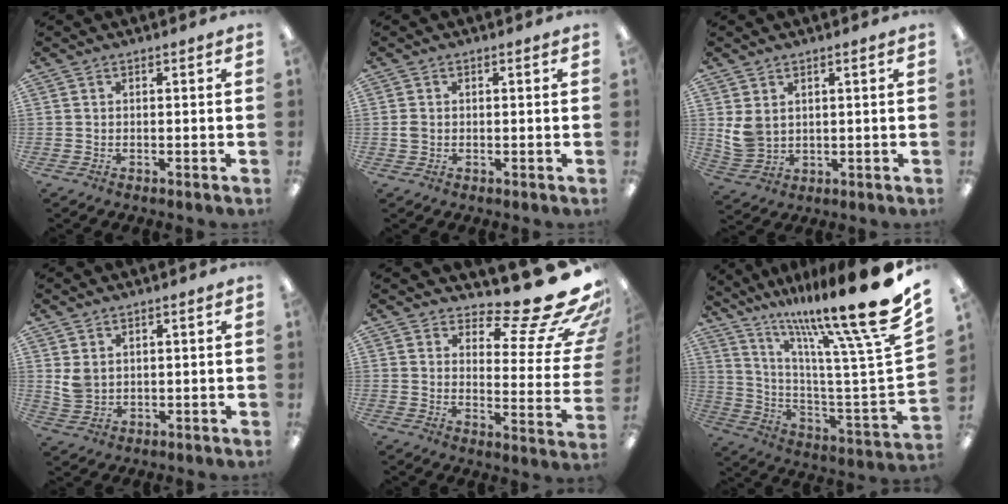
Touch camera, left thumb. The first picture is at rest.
{"total": 1.7, "force": [0.0, 1.2, 1.2], "torque": [-0.023, 0.003, -0.001]}
{"total": 5.4, "force": [2.1, 4.0, 2.9], "torque": [-0.057, -0.003, 0.042]}
{"total": 4.0, "force": [1.8, 2.8, 2.3], "torque": [-0.047, 0.001, 0.036]}
{"total": 17.8, "force": [12.7, 5.6, 11.2], "torque": [-0.136, -0.105, 0.203]}
{"total": 22.0, "force": [15.8, 0.5, 15.4], "torque": [-0.253, -0.118, 0.241]}